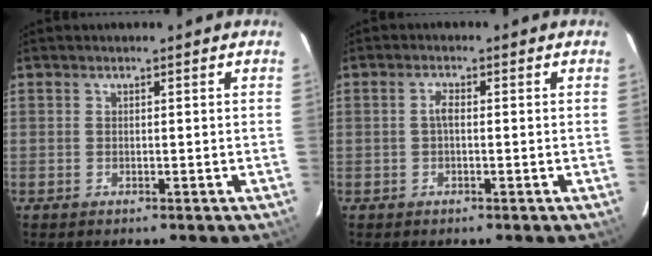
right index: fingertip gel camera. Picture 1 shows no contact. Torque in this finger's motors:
{"motor_torque": [0.35, 0.08, 0.13, 0.04]}